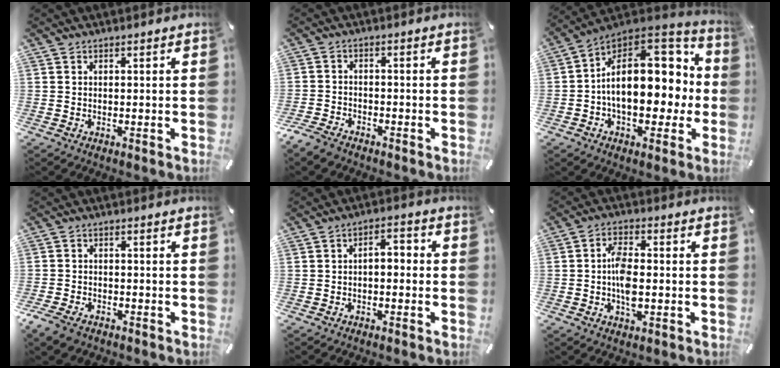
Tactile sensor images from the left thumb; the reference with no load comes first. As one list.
[{"total": 3.9, "force": [-3.4, 1.7, 1.1], "torque": [-0.034, 0.017, -0.071]}, {"total": 21.9, "force": [1.7, 14.2, 16.6], "torque": [-0.238, -0.013, 0.036]}, {"total": 3.9, "force": [-2.7, 2.4, 1.4], "torque": [-0.040, 0.012, -0.057]}, {"total": 3.7, "force": [-2.1, 2.0, 2.2], "torque": [-0.038, 0.021, -0.043]}, {"total": 7.1, "force": [-1.0, 3.7, 5.9], "torque": [-0.112, 0.003, -0.021]}]